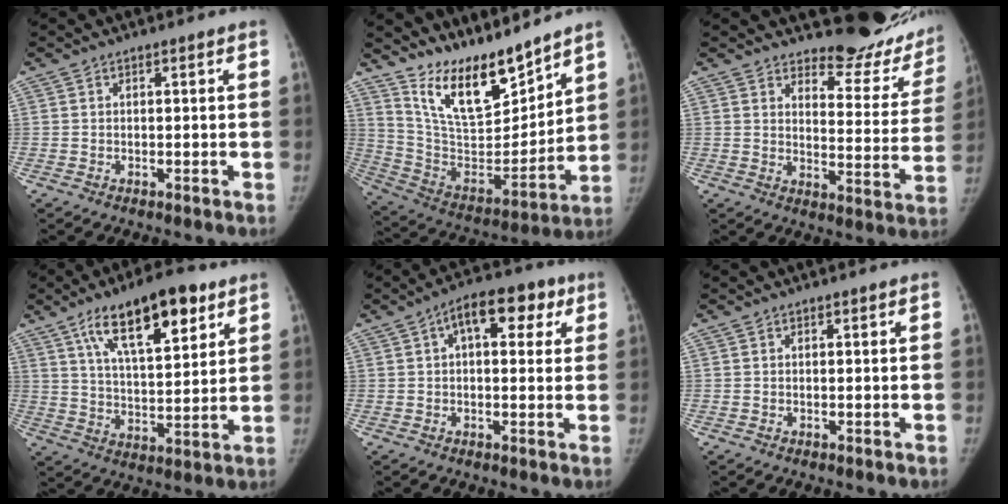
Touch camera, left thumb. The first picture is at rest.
{"total": 17.1, "force": [14.3, 4.9, 8.1], "torque": [-0.097, -0.105, 0.271]}
{"total": 17.1, "force": [15.7, 5.4, 4.1], "torque": [0.012, -0.154, 0.180]}
{"total": 17.4, "force": [9.4, 6.5, 13.1], "torque": [-0.178, -0.031, 0.158]}
{"total": 10.7, "force": [4.0, 5.7, 8.2], "torque": [-0.087, 0.020, 0.050]}
{"total": 0.0}